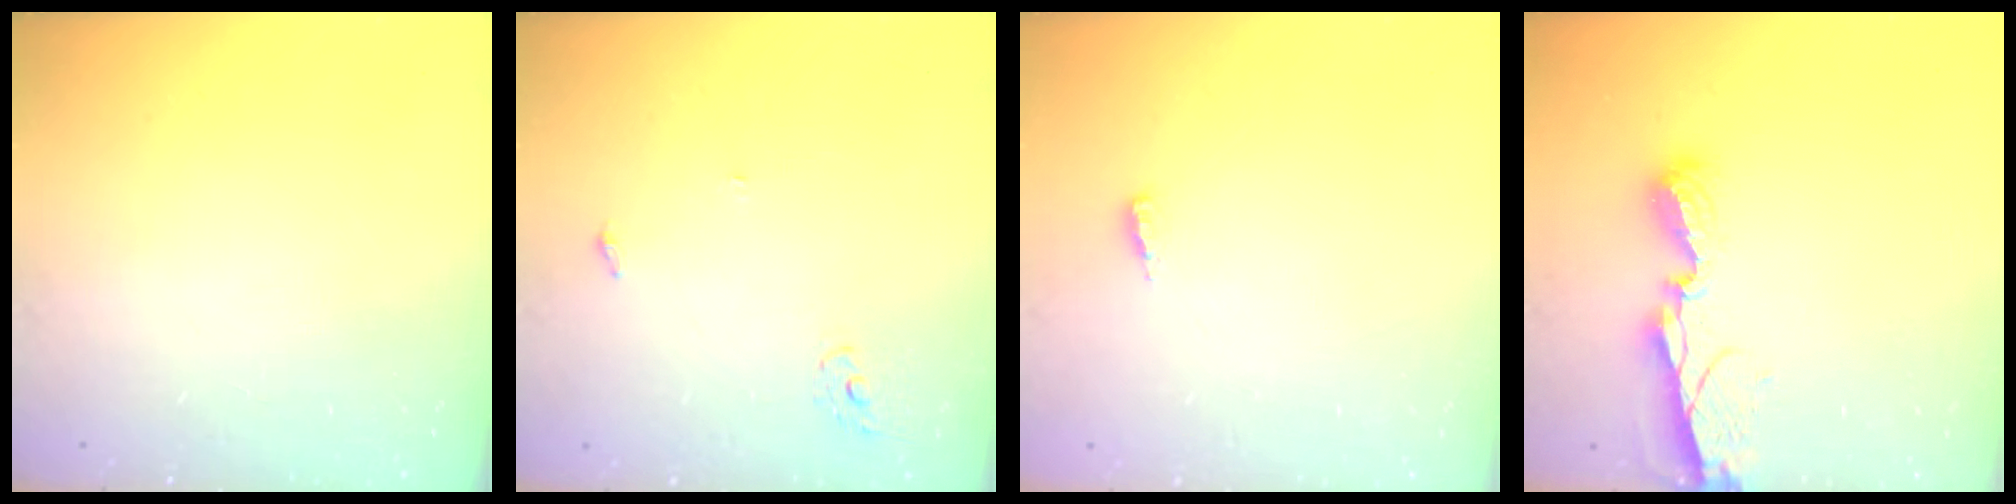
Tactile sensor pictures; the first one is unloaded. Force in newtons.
{"total": 4.0, "press": 4.0, "slide": 0.3}
{"total": 2.7, "press": 2.5, "slide": 1.0}
{"total": 8.4, "press": 8.4, "slide": 1.1}